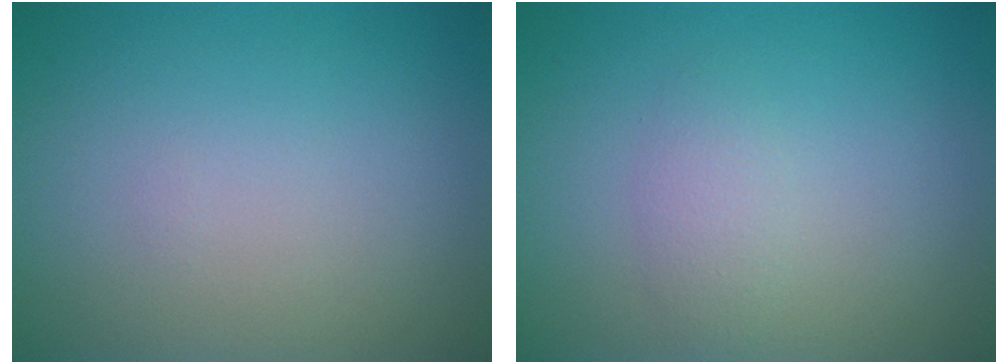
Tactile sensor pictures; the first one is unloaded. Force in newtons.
{"total": 1.5, "press": 1.5, "slide": 0.0}